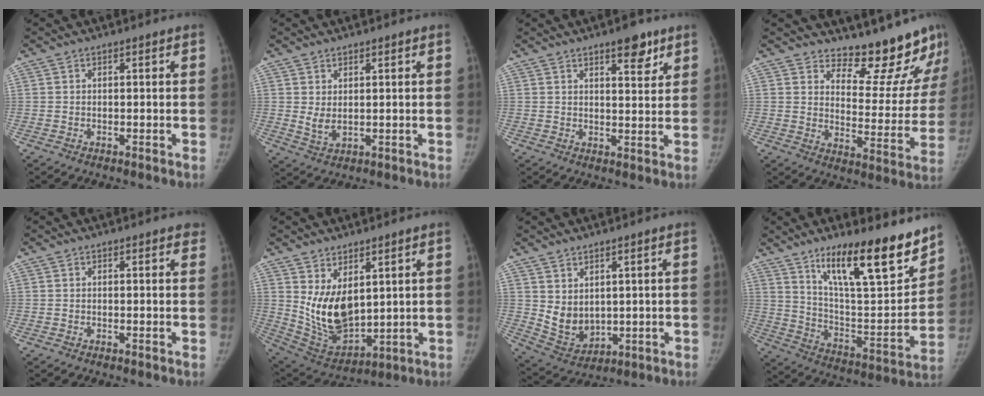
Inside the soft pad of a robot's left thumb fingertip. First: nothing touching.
{"total": 3.1, "force": [0.9, 1.5, 2.6], "torque": [-0.045, -0.012, 0.025]}
{"total": 6.3, "force": [4.0, 2.2, 4.3], "torque": [-0.042, -0.023, 0.054]}
{"total": 15.5, "force": [14.3, 4.7, 3.7], "torque": [0.007, -0.139, 0.183]}
{"total": 1.1, "force": [0.8, 0.5, 0.5], "torque": [0.002, -0.001, 0.004]}
{"total": 12.3, "force": [3.5, 7.0, 9.6], "torque": [-0.146, -0.033, 0.093]}
{"total": 7.3, "force": [1.9, 5.0, 4.9], "torque": [-0.064, -0.023, 0.061]}
{"total": 22.6, "force": [15.3, 5.4, 15.7], "torque": [-0.210, -0.088, 0.257]}